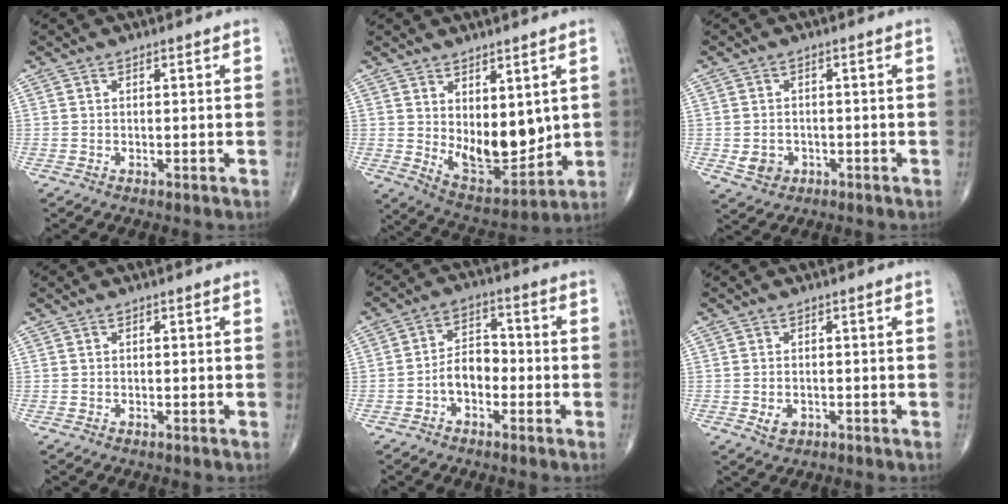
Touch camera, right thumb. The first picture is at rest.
{"total": 12.3, "force": [1.7, 6.6, 10.2], "torque": [-0.117, -0.038, 0.053]}
{"total": 3.6, "force": [-1.0, 3.1, 1.6], "torque": [-0.016, 0.004, -0.009]}
{"total": 0.0}
{"total": 6.3, "force": [-2.1, 4.1, 4.2], "torque": [-0.053, 0.033, -0.048]}
{"total": 2.4, "force": [-0.8, 1.7, 1.5], "torque": [-0.020, 0.002, -0.007]}